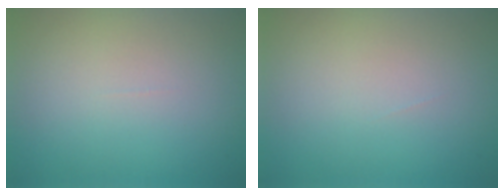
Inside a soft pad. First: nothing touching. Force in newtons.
{"total": 0.0}